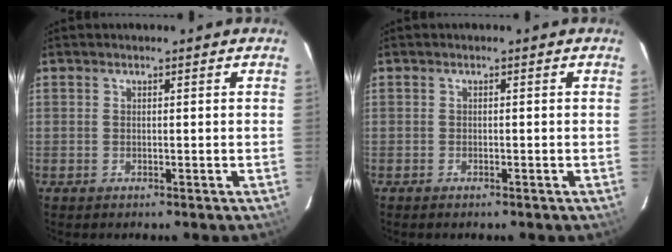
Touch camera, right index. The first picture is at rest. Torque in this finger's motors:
{"motor_torque": [0.00, -0.09, 0.03, 0.01]}